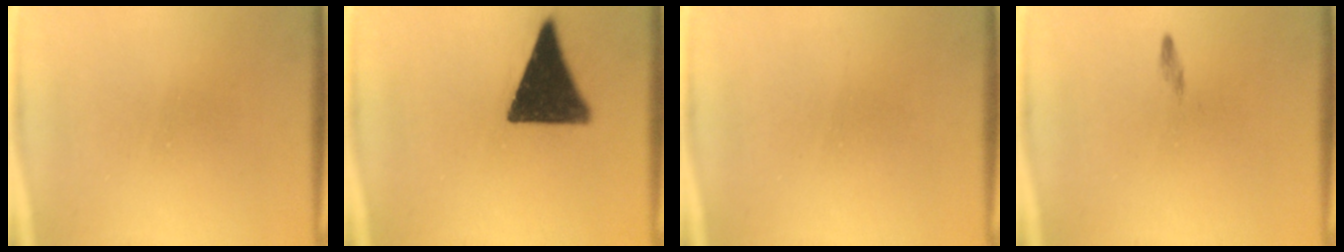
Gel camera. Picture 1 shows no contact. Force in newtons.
{"total": 16.6}
{"total": 1.4}
{"total": 0.7}